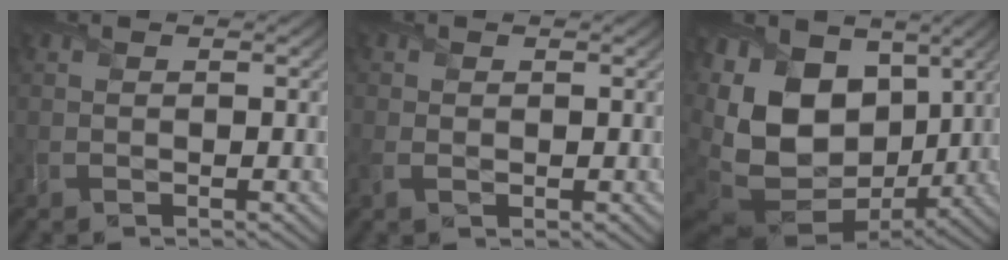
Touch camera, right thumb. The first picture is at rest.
{"total": 1.9, "force": [-0.5, 1.3, 1.3], "torque": [-0.035, -0.008, -0.008]}
{"total": 19.0, "force": [1.8, 13.3, 13.4], "torque": [-0.294, -0.002, 0.063]}